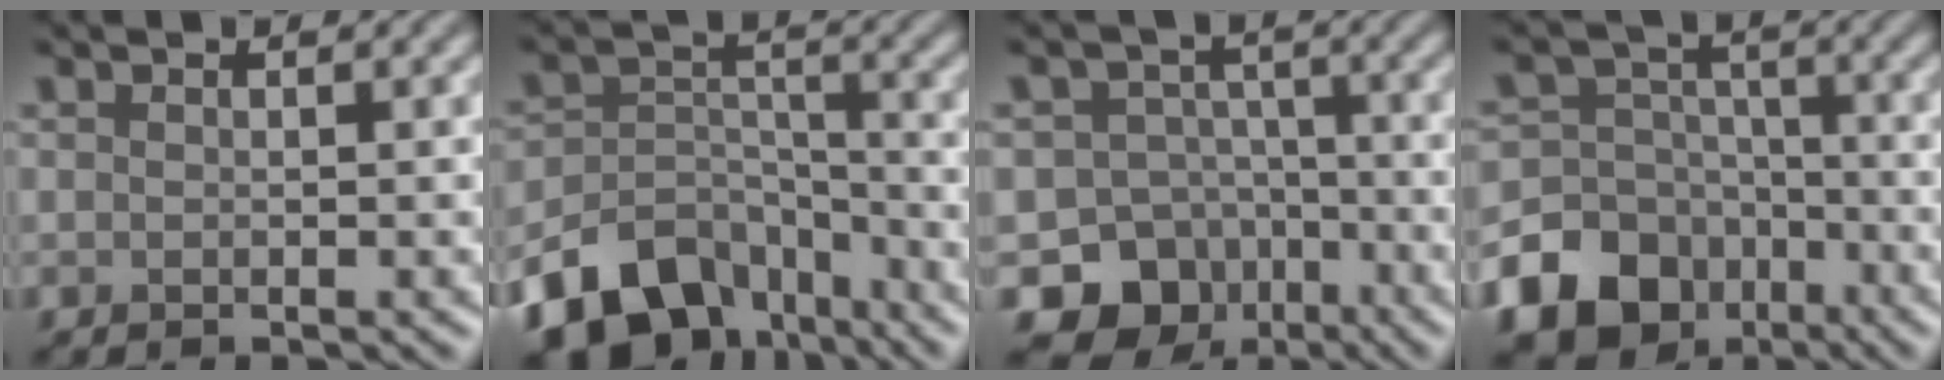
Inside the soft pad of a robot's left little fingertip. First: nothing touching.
{"total": 11.1, "force": [-8.2, 6.2, 4.1], "torque": [-0.063, -0.001, -0.136]}
{"total": 10.0, "force": [-5.7, 8.0, 2.0], "torque": [-0.016, -0.015, -0.099]}
{"total": 15.1, "force": [-8.3, 12.0, 3.9], "torque": [-0.096, -0.060, -0.151]}